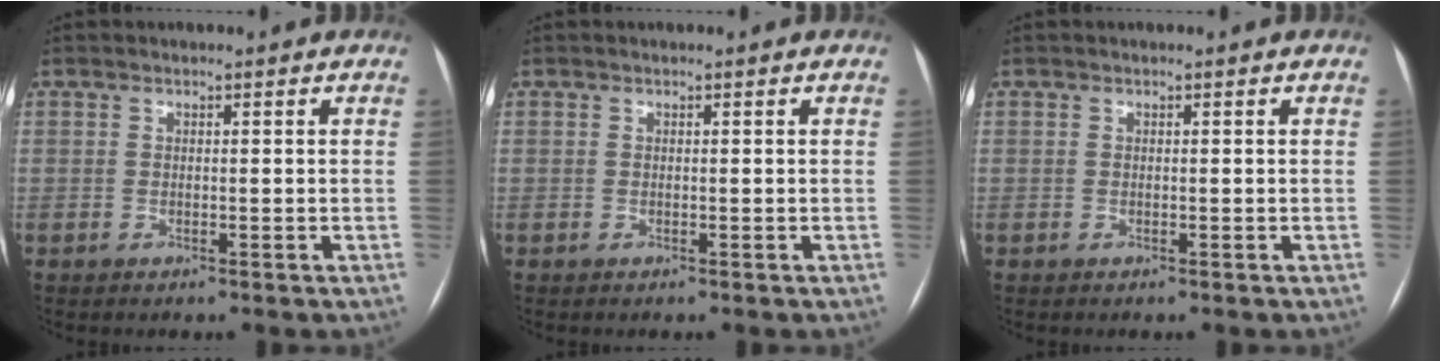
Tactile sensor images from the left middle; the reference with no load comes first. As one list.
[{"total": 0.0}, {"total": 0.0}]